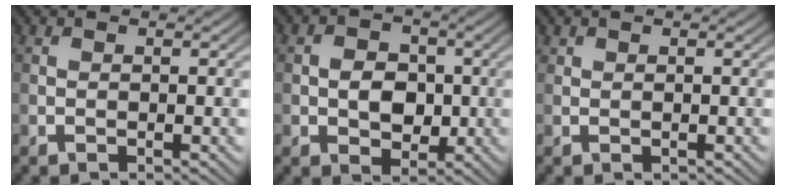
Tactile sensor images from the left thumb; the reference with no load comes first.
{"total": 4.7, "force": [-0.6, 3.7, 2.8], "torque": [-0.046, -0.003, -0.017]}
{"total": 0.6, "force": [0.5, 0.4, 0.2], "torque": [-0.008, -0.001, 0.012]}